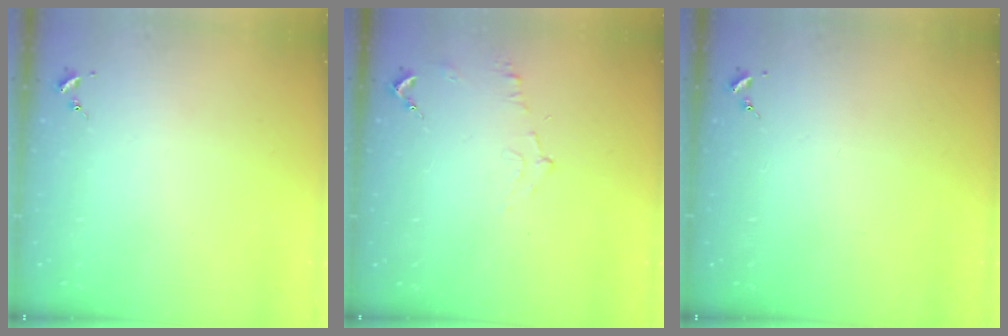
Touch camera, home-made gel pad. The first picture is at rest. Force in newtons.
{"total": 6.0, "press": 5.9, "slide": 0.7}
{"total": 0.0}